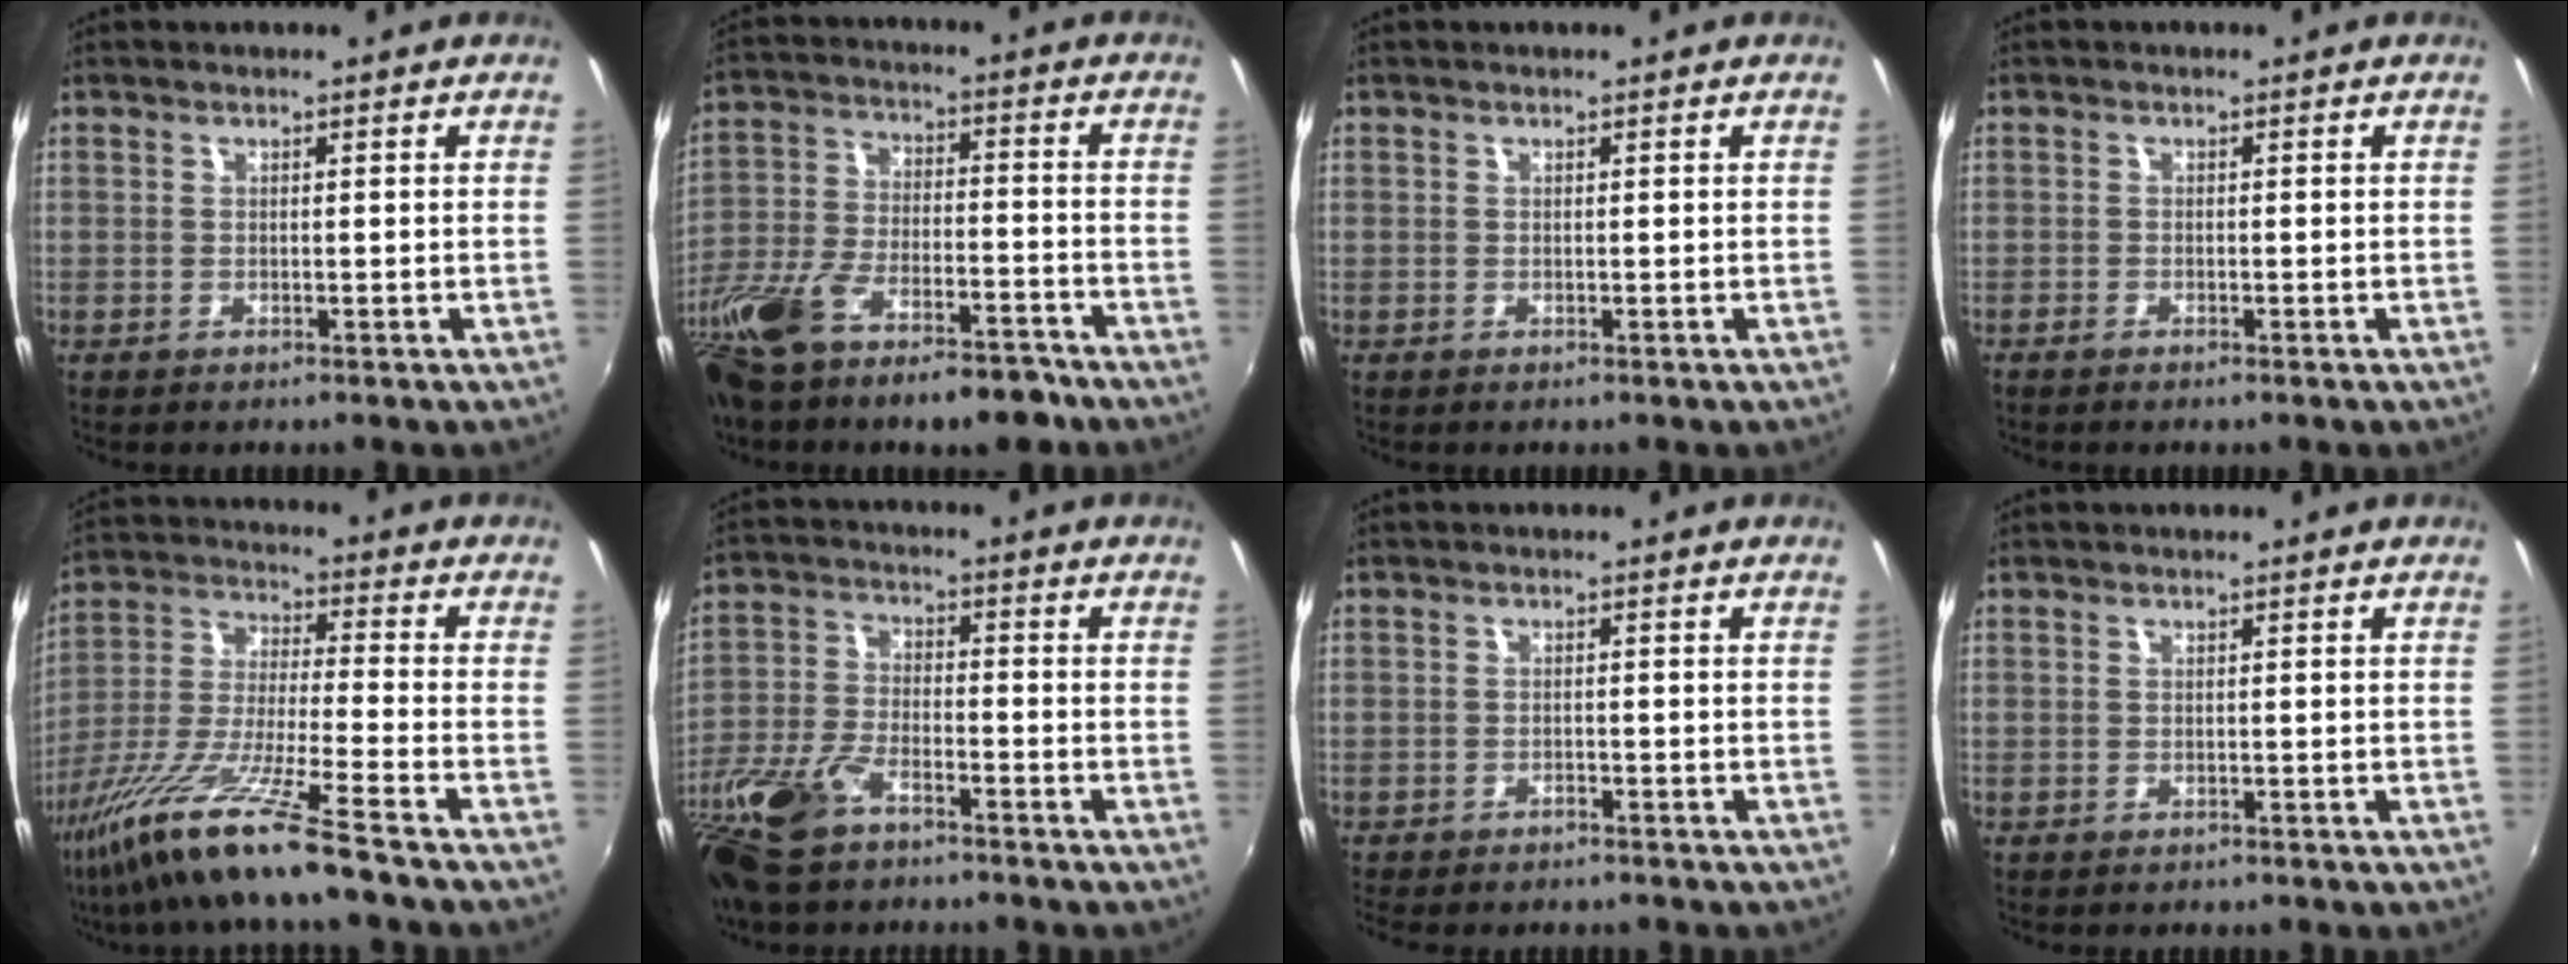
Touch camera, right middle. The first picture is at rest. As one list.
[{"total": 19.3, "force": [-14.1, 6.4, 11.5], "torque": [-0.244, -0.037, -0.240]}, {"total": 0.0}, {"total": 1.1, "force": [-1.0, 0.2, 0.4], "torque": [-0.014, -0.004, -0.021]}, {"total": 15.9, "force": [-11.1, -1.1, 11.3], "torque": [-0.226, -0.030, -0.212]}, {"total": 14.3, "force": [-10.1, 5.4, 8.5], "torque": [-0.202, -0.023, -0.205]}, {"total": 3.1, "force": [-2.8, 0.9, 1.1], "torque": [-0.033, -0.014, -0.046]}, {"total": 0.5, "force": [0.5, 0.0, -0.3], "torque": [0.006, 0.000, 0.007]}]